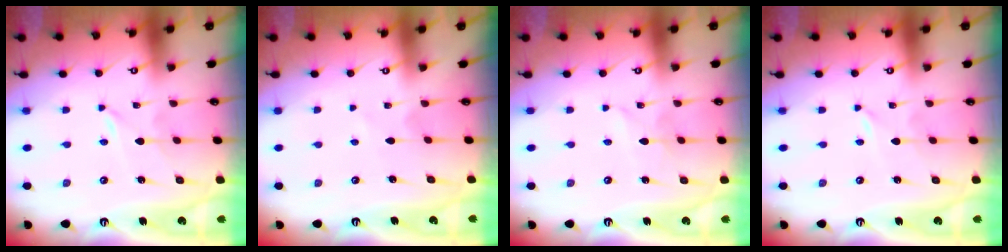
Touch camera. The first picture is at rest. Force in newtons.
{"total": 2.2, "press": 2.2, "slide": 0.3}
{"total": 2.4, "press": 2.3, "slide": 0.3}
{"total": 0.0}